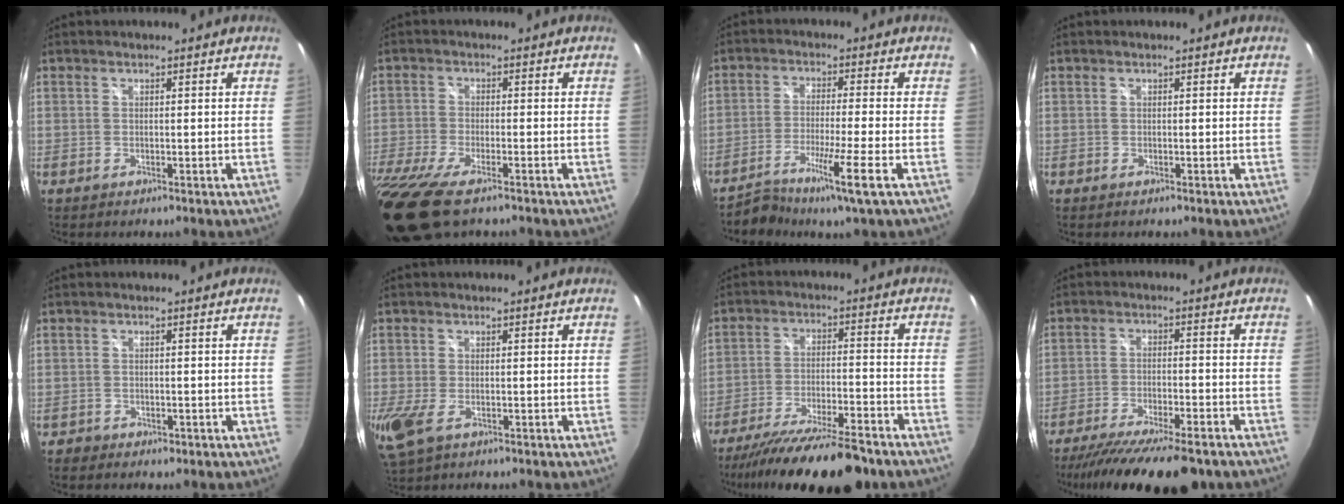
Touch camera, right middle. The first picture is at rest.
{"total": 15.2, "force": [-10.4, 4.9, 9.9], "torque": [-0.231, -0.069, -0.188]}
{"total": 7.1, "force": [-4.3, -0.9, 5.5], "torque": [-0.118, -0.010, -0.085]}
{"total": 0.0}
{"total": 2.1, "force": [-1.2, 1.5, 0.6], "torque": [-0.014, -0.003, -0.020]}
{"total": 7.3, "force": [-2.8, 4.2, 5.4], "torque": [-0.120, -0.026, -0.047]}
{"total": 19.8, "force": [-16.5, 2.9, 10.4], "torque": [-0.198, -0.046, -0.258]}
{"total": 19.3, "force": [-15.7, 4.3, 10.3], "torque": [-0.196, -0.046, -0.239]}